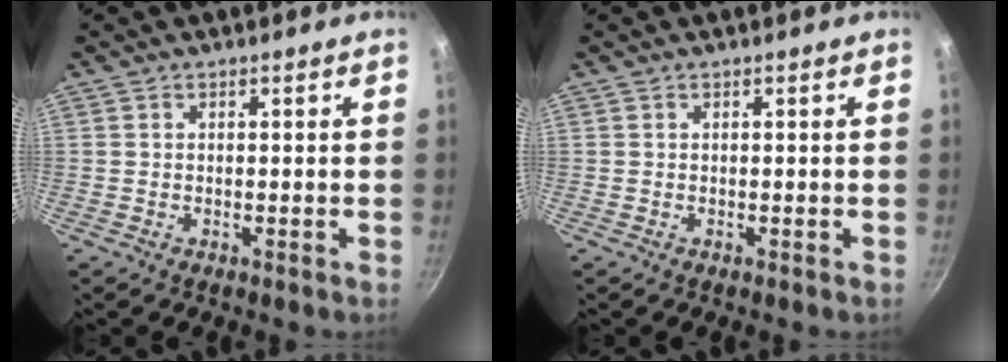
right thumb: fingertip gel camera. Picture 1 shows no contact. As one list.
[{"total": 0.0}]